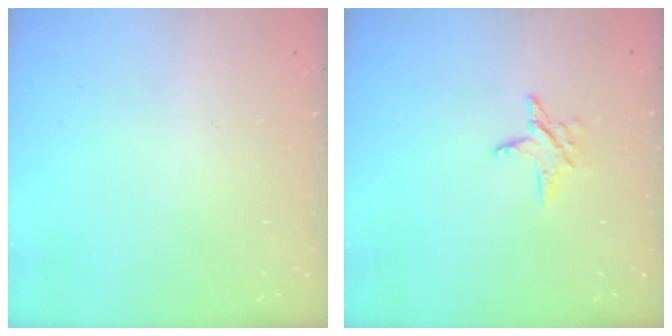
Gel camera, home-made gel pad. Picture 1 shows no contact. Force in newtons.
{"total": 4.8, "press": 4.7, "slide": 0.5}